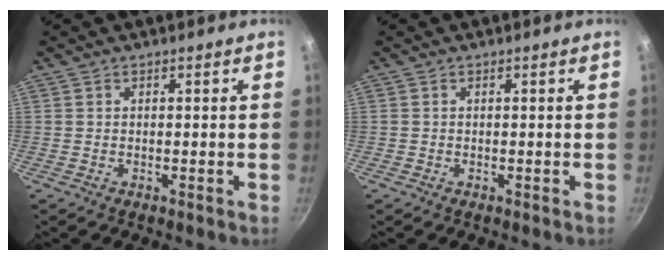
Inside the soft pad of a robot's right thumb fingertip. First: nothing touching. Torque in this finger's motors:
{"motor_torque": [0.43, -0.21, -0.25, 0.07, 0.04]}